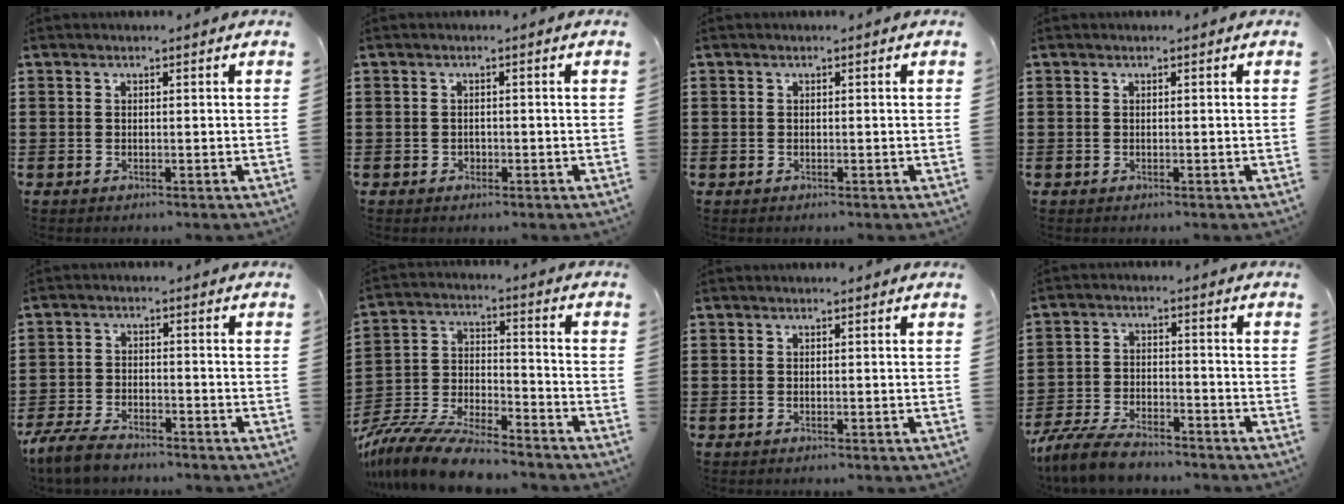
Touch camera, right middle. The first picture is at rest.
{"total": 0.7, "force": [-0.2, 0.6, 0.2], "torque": [-0.006, 0.003, -0.006]}
{"total": 0.0}
{"total": 0.0}
{"total": 4.8, "force": [-4.2, 1.2, 1.9], "torque": [-0.060, -0.003, -0.090]}
{"total": 10.8, "force": [-10.0, 1.3, 3.7], "torque": [-0.085, 0.016, -0.203]}
{"total": 0.0}
{"total": 7.1, "force": [-6.3, 1.6, 3.0], "torque": [-0.068, 0.007, -0.123]}